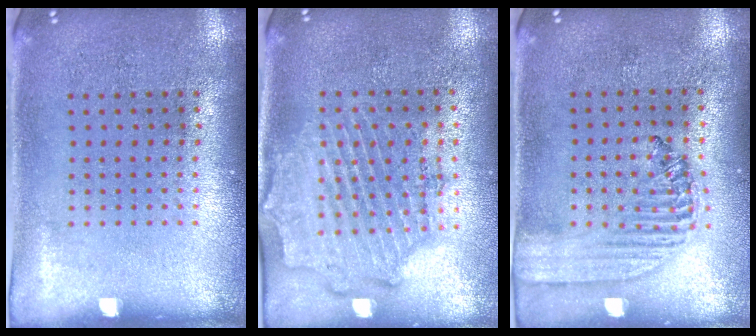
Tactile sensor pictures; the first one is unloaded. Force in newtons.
{"total": 1.9, "press": 1.7, "slide": 0.7}
{"total": 1.4, "press": 1.4, "slide": 0.5}